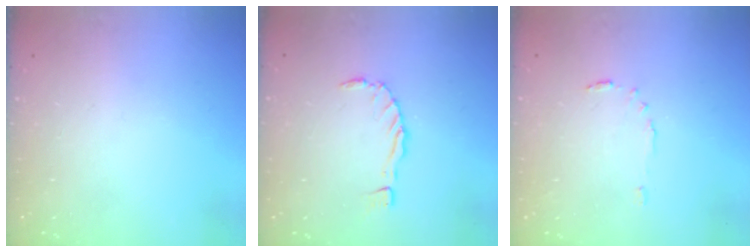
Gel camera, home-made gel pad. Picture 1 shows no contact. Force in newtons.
{"total": 0.0}
{"total": 3.8, "press": 3.8, "slide": 0.4}